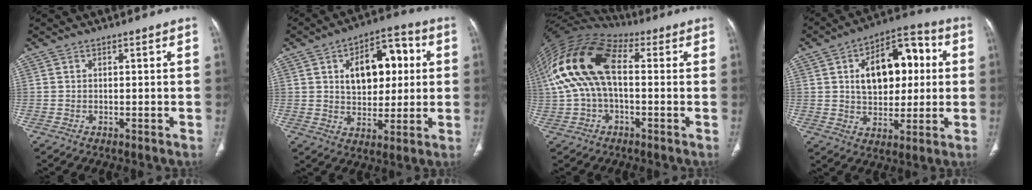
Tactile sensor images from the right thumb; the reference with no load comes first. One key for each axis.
{"total": 14.4, "fx": 3.3, "fy": 8.8, "fz": 11.0, "tx": -0.119, "ty": 0.012, "tz": 0.050}
{"total": 16.5, "fx": 1.6, "fy": 8.9, "fz": 13.8, "tx": -0.284, "ty": 0.042, "tz": 0.021}
{"total": 16.8, "fx": 3.2, "fy": 10.2, "fz": 13.0, "tx": -0.156, "ty": 0.018, "tz": 0.048}